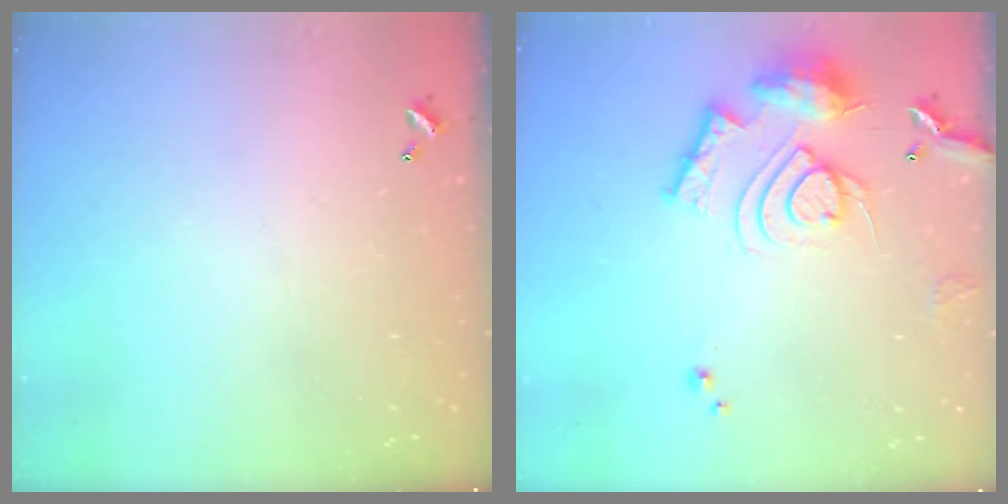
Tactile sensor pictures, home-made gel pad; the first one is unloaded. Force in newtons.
{"total": 14.4, "press": 14.3, "slide": 1.6}